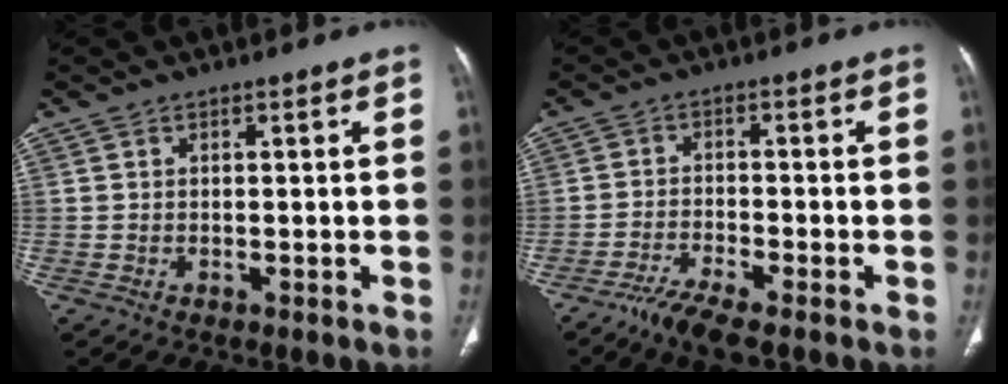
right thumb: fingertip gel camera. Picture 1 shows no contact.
{"total": 5.0, "force": [-3.8, 0.4, 3.3], "torque": [-0.081, 0.008, -0.078]}